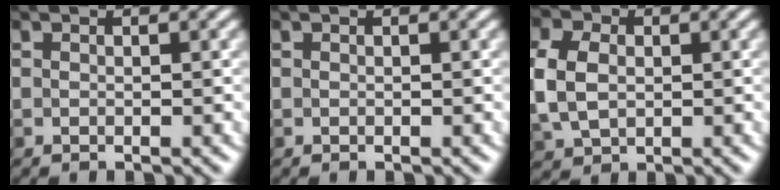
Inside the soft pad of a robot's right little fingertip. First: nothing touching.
{"total": 0.0}
{"total": 6.7, "force": [-0.4, 5.2, 4.2], "torque": [-0.117, 0.001, -0.004]}